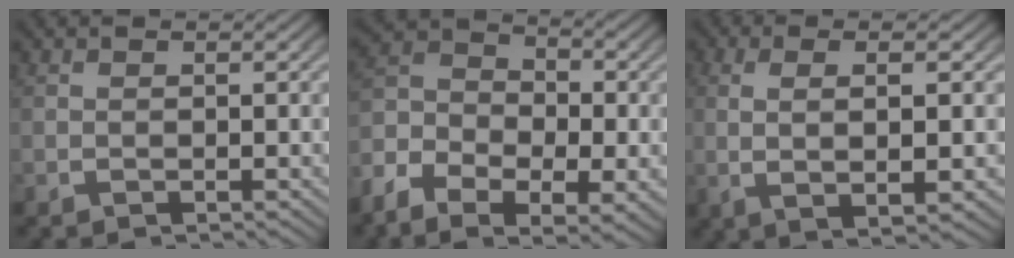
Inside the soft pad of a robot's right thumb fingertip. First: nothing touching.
{"total": 8.1, "force": [-1.2, 5.8, 5.5], "torque": [-0.109, -0.023, -0.024]}
{"total": 5.7, "force": [0.3, 1.9, 5.4], "torque": [-0.107, -0.003, 0.015]}